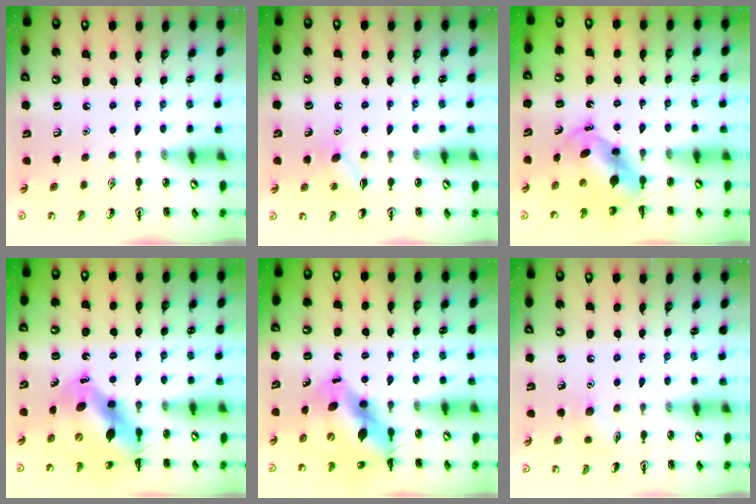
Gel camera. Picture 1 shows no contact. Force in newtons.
{"total": 6.4, "press": 6.1, "slide": 1.9}
{"total": 5.3, "press": 5.1, "slide": 1.4}
{"total": 11.0, "press": 10.7, "slide": 2.5}
{"total": 12.1, "press": 11.6, "slide": 3.3}
{"total": 5.9, "press": 5.7, "slide": 1.5}